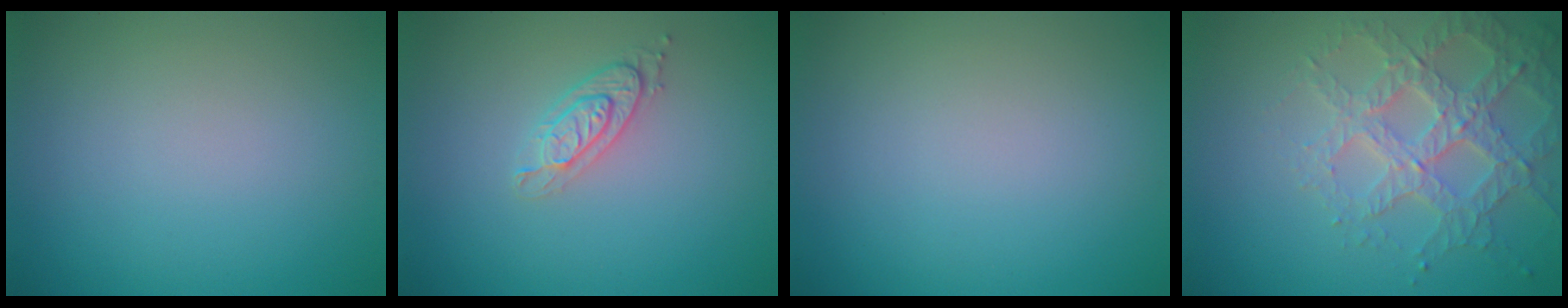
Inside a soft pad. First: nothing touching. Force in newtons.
{"total": 2.0, "press": 2.0, "slide": 0.5}
{"total": 0.0}
{"total": 4.0, "press": 3.8, "slide": 1.0}